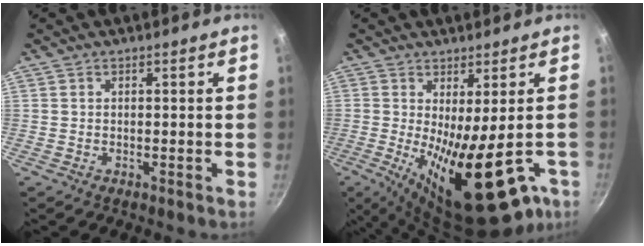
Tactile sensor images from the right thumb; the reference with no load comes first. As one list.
[{"total": 20.5, "force": [-5.6, 7.2, 18.4], "torque": [-0.252, -0.026, -0.062]}]